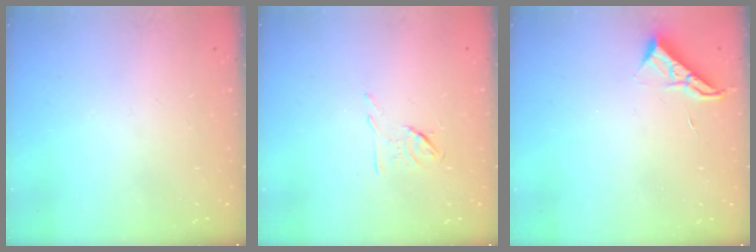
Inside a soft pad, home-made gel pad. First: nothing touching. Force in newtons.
{"total": 5.8, "press": 5.7, "slide": 1.2}
{"total": 6.8, "press": 6.8, "slide": 0.5}